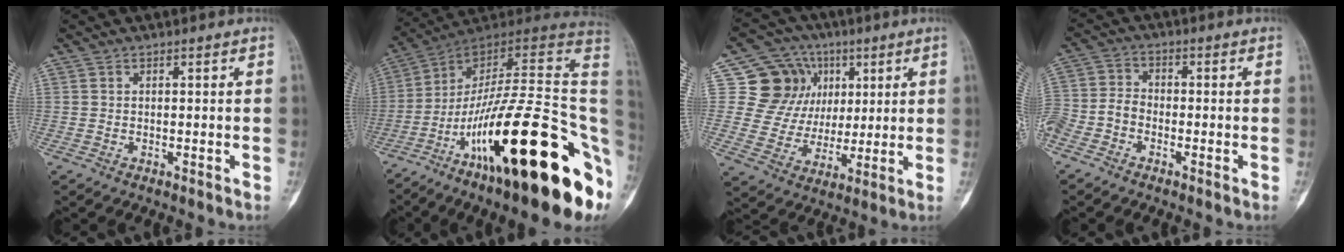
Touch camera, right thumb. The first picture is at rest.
{"total": 33.0, "force": [-9.8, 8.6, 30.3], "torque": [-0.381, 0.065, -0.158]}
{"total": 14.9, "force": [5.2, 13.2, 4.6], "torque": [-0.030, 0.004, 0.097]}
{"total": 7.9, "force": [-3.8, 5.6, 4.1], "torque": [-0.089, 0.024, -0.079]}